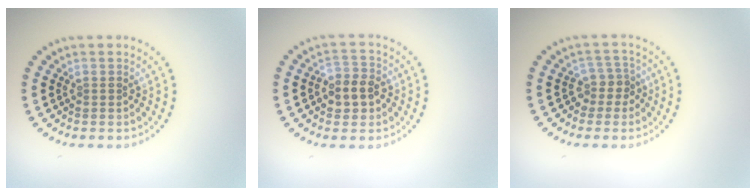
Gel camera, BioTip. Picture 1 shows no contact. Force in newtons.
{"total": 3.0, "press": 2.9, "slide": 0.9}
{"total": 2.1, "press": 1.7, "slide": 1.3}